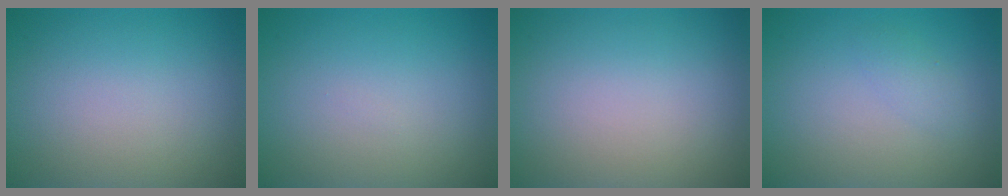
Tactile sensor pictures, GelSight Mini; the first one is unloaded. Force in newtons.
{"total": 0.0}
{"total": 0.0}
{"total": 1.1, "press": 1.1, "slide": 0.0}